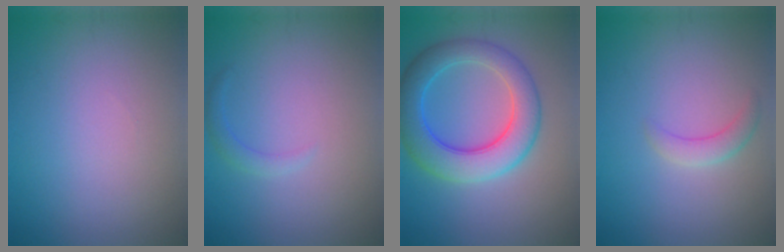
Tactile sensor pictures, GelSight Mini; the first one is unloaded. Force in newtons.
{"total": 1.2, "press": 1.2, "slide": 0.1}
{"total": 7.2, "press": 7.2, "slide": 0.2}
{"total": 1.8, "press": 1.8, "slide": 0.2}